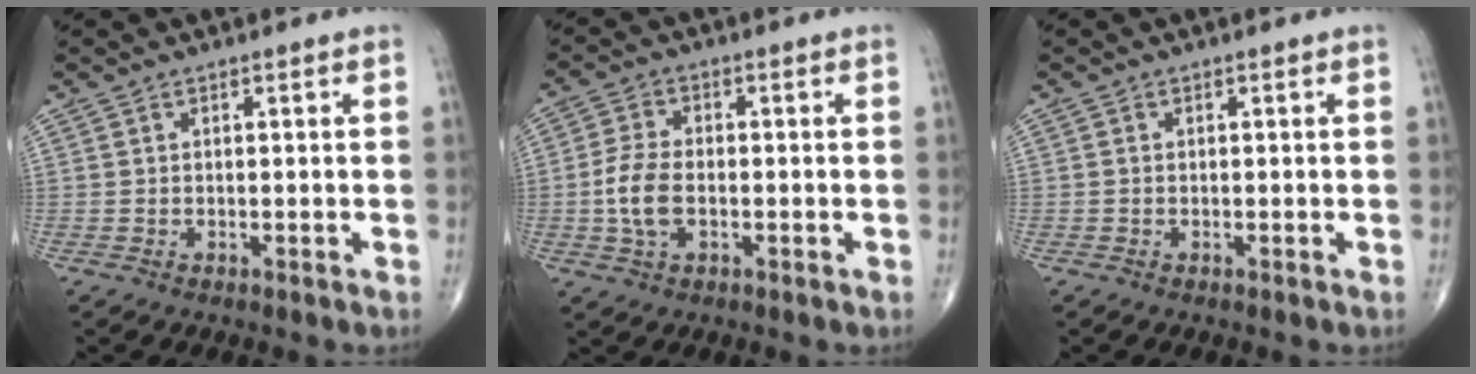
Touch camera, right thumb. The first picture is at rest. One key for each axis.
{"total": 6.9, "fx": -1.2, "fy": 3.9, "fz": 5.5, "tx": -0.118, "ty": 0.009, "tz": -0.025}
{"total": 0.0}